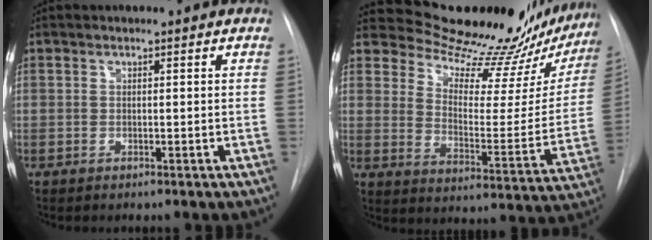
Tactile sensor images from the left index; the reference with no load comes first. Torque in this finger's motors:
{"motor_torque": [0.91, -1.23, 0.11, 0.00]}